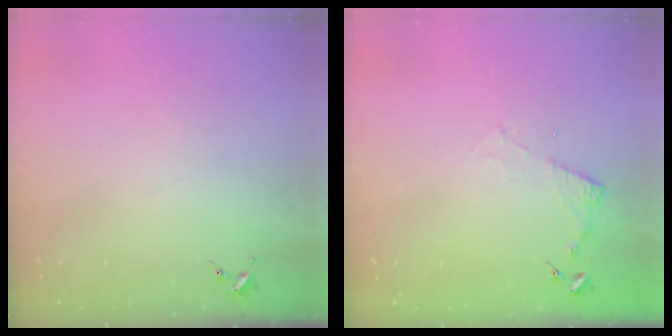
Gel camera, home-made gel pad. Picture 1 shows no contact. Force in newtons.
{"total": 4.6, "press": 4.6, "slide": 0.5}